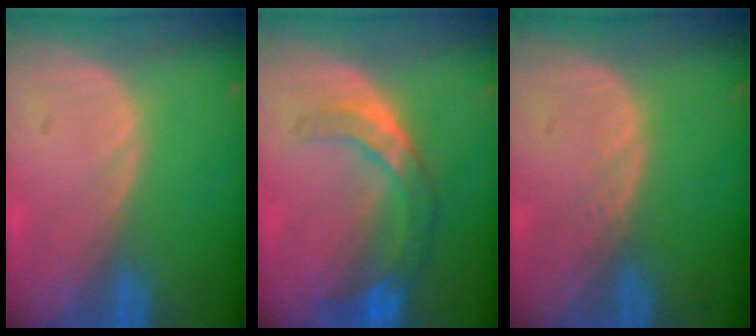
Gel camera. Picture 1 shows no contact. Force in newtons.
{"total": 7.3, "press": 6.4, "slide": 3.5}
{"total": 1.0, "press": 1.0, "slide": 0.1}